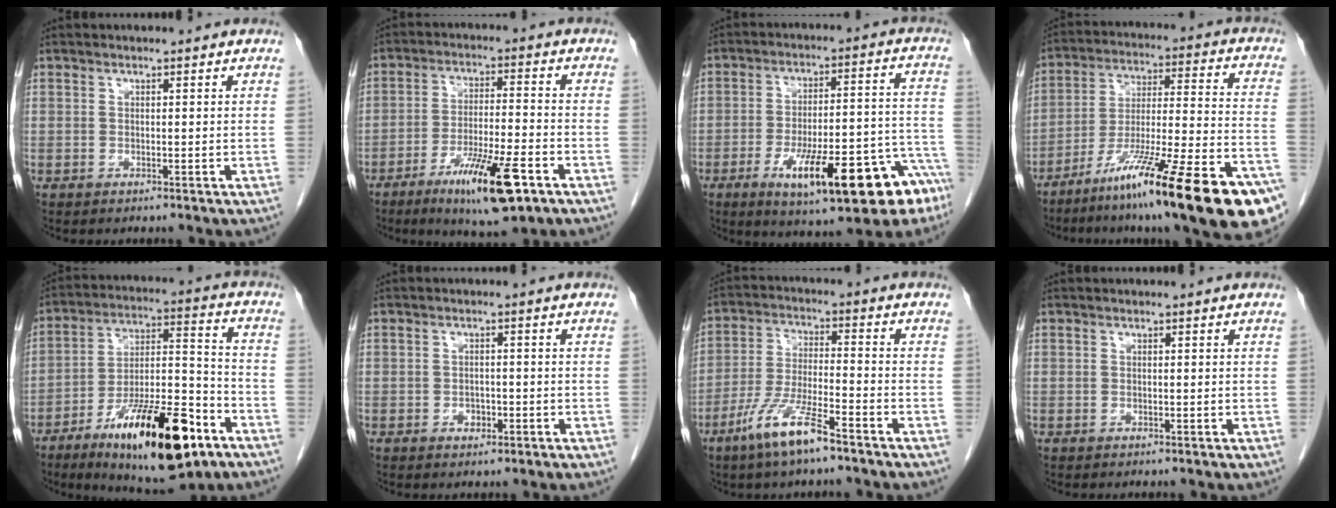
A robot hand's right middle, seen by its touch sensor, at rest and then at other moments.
{"total": 12.2, "force": [-6.7, 1.5, 10.0], "torque": [-0.175, -0.019, -0.108]}
{"total": 19.1, "force": [-10.8, 4.2, 15.1], "torque": [-0.160, 0.026, -0.150]}
{"total": 24.6, "force": [-16.0, 1.5, 18.7], "torque": [-0.227, -0.015, -0.264]}
{"total": 21.2, "force": [-11.8, 5.3, 16.8], "torque": [-0.255, -0.006, -0.187]}
{"total": 1.8, "force": [-0.8, 1.3, 1.0], "torque": [-0.012, 0.005, -0.008]}
{"total": 9.2, "force": [-6.1, 1.0, 6.8], "torque": [-0.143, -0.014, -0.116]}
{"total": 0.0}